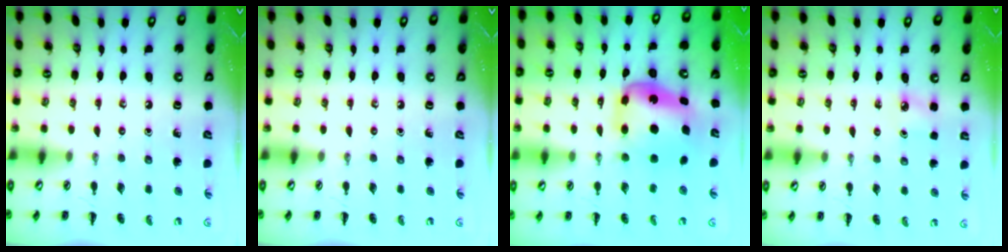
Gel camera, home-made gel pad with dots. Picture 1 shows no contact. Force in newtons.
{"total": 0.0}
{"total": 6.3, "press": 6.1, "slide": 1.5}
{"total": 3.6, "press": 3.5, "slide": 1.2}